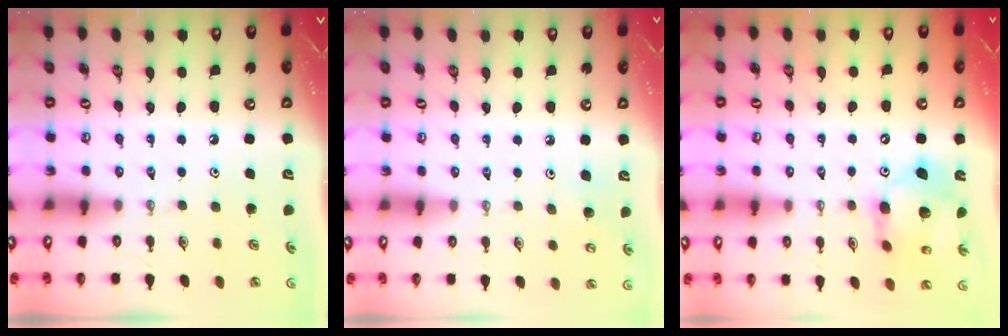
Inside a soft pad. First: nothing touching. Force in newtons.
{"total": 7.3, "press": 7.2, "slide": 1.4}
{"total": 13.7, "press": 13.6, "slide": 1.4}